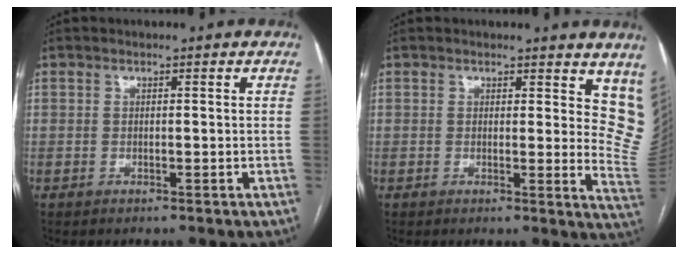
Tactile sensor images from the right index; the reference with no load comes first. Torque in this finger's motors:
{"motor_torque": [-0.02, 0.06, -0.06, -0.01]}